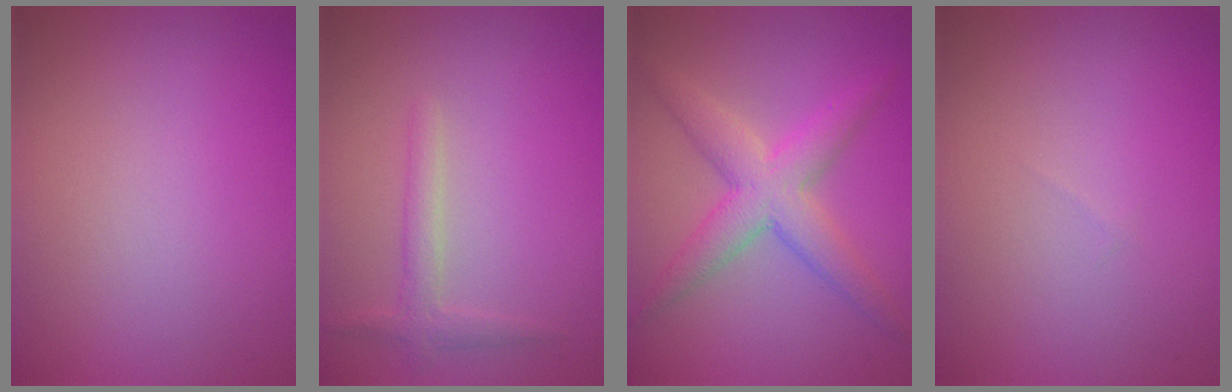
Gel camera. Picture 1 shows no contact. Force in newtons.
{"total": 1.8, "press": 1.7, "slide": 0.1}
{"total": 4.6, "press": 4.6, "slide": 0.1}
{"total": 0.0}